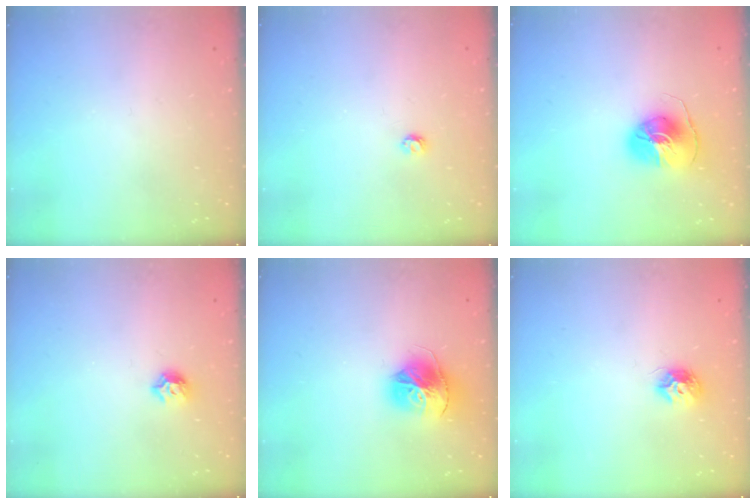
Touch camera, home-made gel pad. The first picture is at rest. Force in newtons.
{"total": 3.0, "press": 3.0, "slide": 0.4}
{"total": 8.5, "press": 8.5, "slide": 0.2}
{"total": 6.3, "press": 6.2, "slide": 0.9}
{"total": 15.6, "press": 15.5, "slide": 1.6}
{"total": 8.0, "press": 8.0, "slide": 0.5}